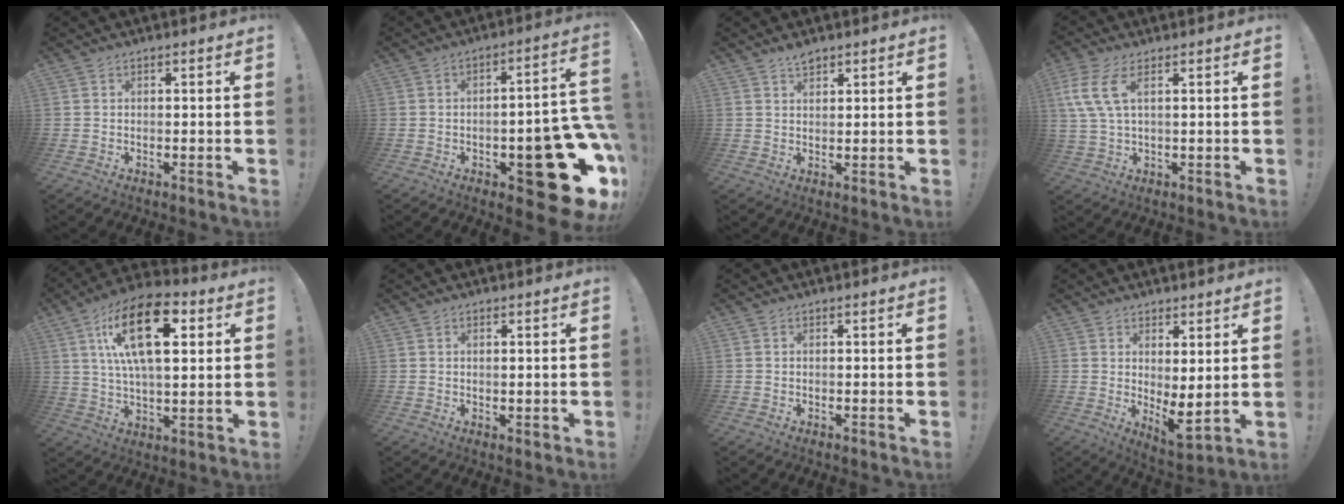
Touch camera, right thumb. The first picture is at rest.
{"total": 24.1, "force": [-8.4, 10.5, 20.0], "torque": [-0.201, 0.040, -0.105]}
{"total": 3.0, "force": [2.6, 1.1, 1.1], "torque": [-0.014, -0.016, 0.045]}
{"total": 8.5, "force": [3.1, 3.2, 7.2], "torque": [-0.149, -0.005, 0.063]}
{"total": 20.8, "force": [6.9, 9.8, 17.0], "torque": [-0.304, -0.013, 0.106]}
{"total": 1.1, "force": [0.6, 0.4, 0.8], "torque": [-0.012, 0.000, 0.011]}
{"total": 0.0}
{"total": 5.8, "force": [0.9, 1.7, 5.5], "torque": [-0.061, -0.029, 0.021]}